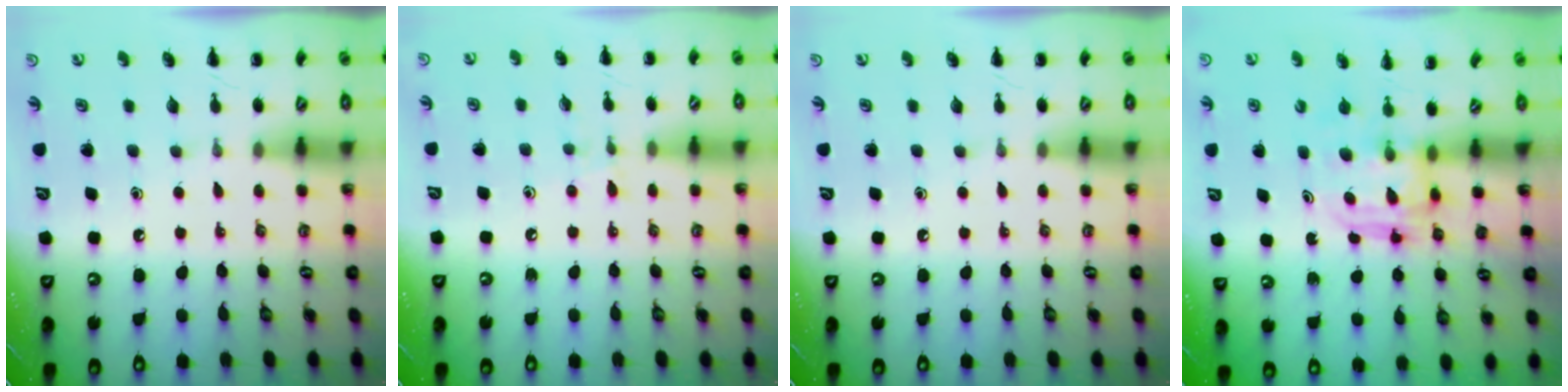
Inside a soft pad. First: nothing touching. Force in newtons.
{"total": 5.8, "press": 5.5, "slide": 1.9}
{"total": 0.0}
{"total": 3.6, "press": 3.6, "slide": 0.3}